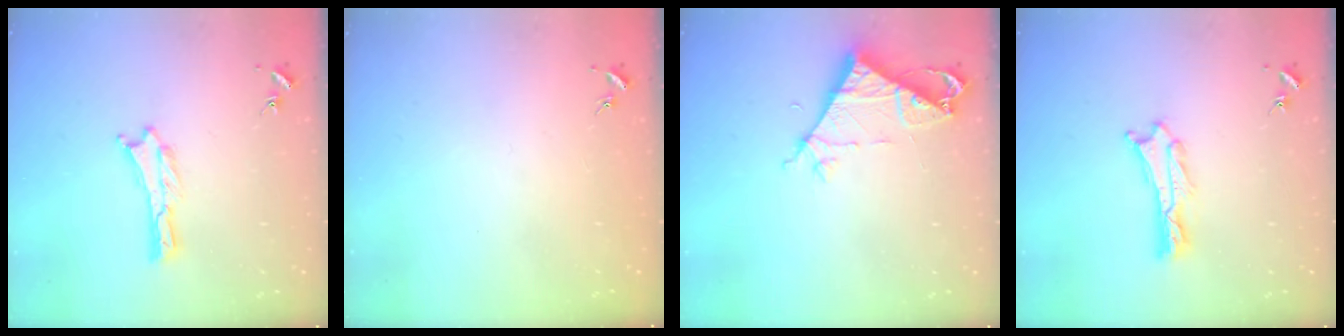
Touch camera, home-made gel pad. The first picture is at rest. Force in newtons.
{"total": 0.0}
{"total": 6.9, "press": 6.9, "slide": 0.5}
{"total": 1.1, "press": 1.1, "slide": 0.2}